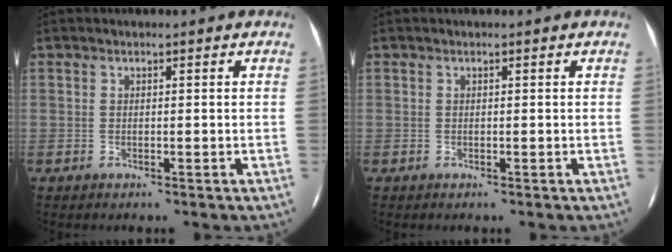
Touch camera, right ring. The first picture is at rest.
{"total": 0.0}